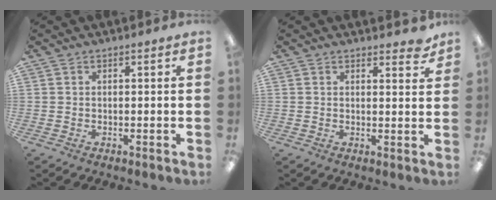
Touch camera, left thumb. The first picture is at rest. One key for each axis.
{"total": 2.6, "fx": 2.2, "fy": 0.7, "fz": 1.0, "tx": -0.001, "ty": -0.013, "tz": 0.035}